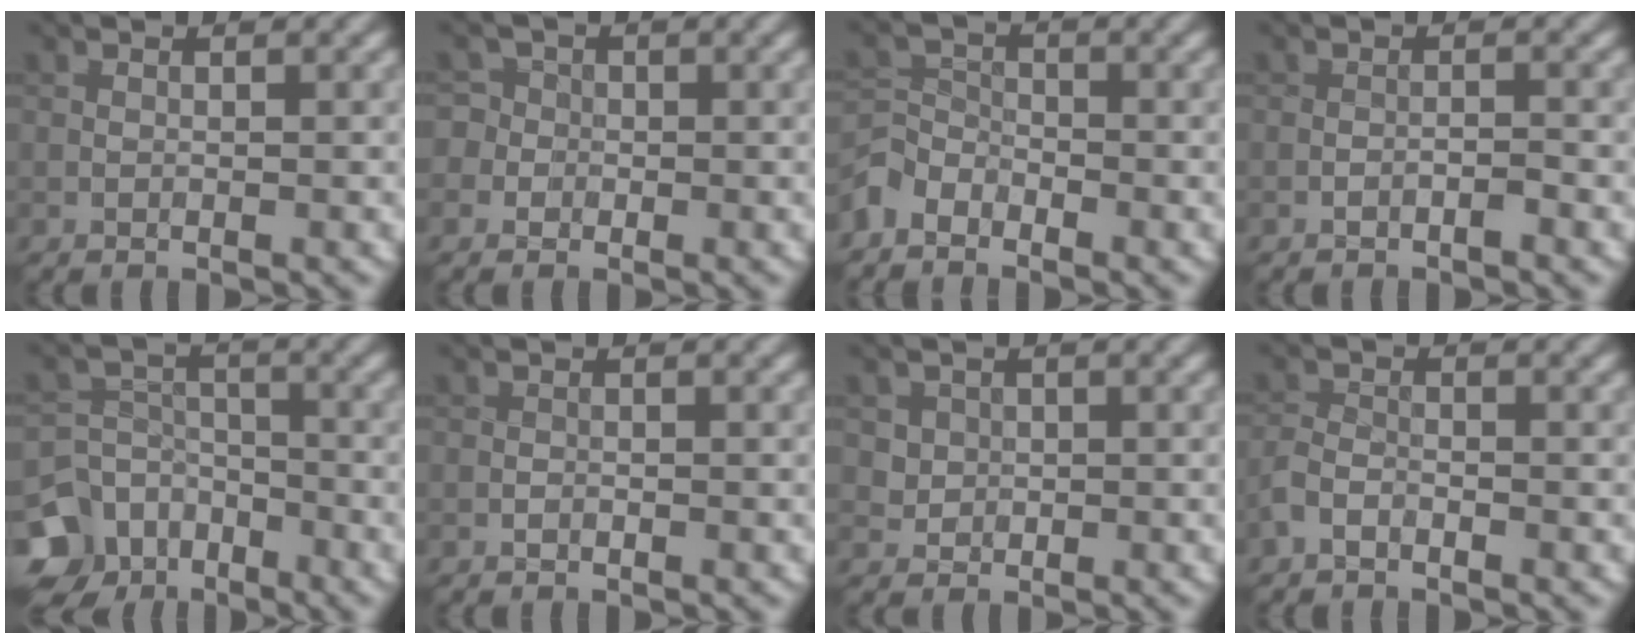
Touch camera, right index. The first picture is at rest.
{"total": 5.0, "force": [-0.3, 4.8, 1.4], "torque": [-0.016, 0.029, -0.040]}
{"total": 2.7, "force": [-2.2, 1.5, 0.4], "torque": [-0.010, 0.004, -0.058]}
{"total": 0.6, "force": [-0.4, -0.1, 0.4], "torque": [-0.007, 0.002, -0.006]}
{"total": 10.5, "force": [-6.8, 7.6, 2.5], "torque": [-0.045, -0.027, -0.129]}
{"total": 0.0}
{"total": 2.1, "force": [0.7, 1.9, 0.6], "torque": [-0.010, -0.004, 0.031]}
{"total": 1.8, "force": [-1.3, 0.9, 0.8], "torque": [-0.017, 0.001, -0.034]}